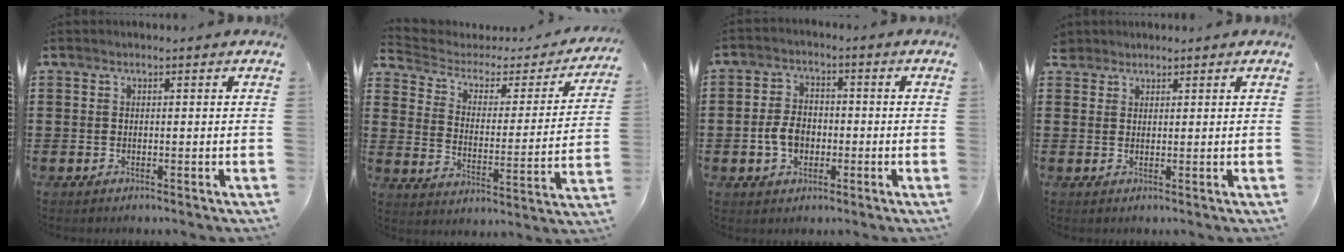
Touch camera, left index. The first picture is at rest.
{"total": 3.1, "force": [1.9, 2.0, 1.5], "torque": [-0.047, -0.013, 0.022]}
{"total": 5.1, "force": [-1.3, 3.5, 3.4], "torque": [-0.079, 0.005, -0.029]}
{"total": 1.5, "force": [1.2, 0.8, 0.0], "torque": [-0.005, 0.005, 0.025]}